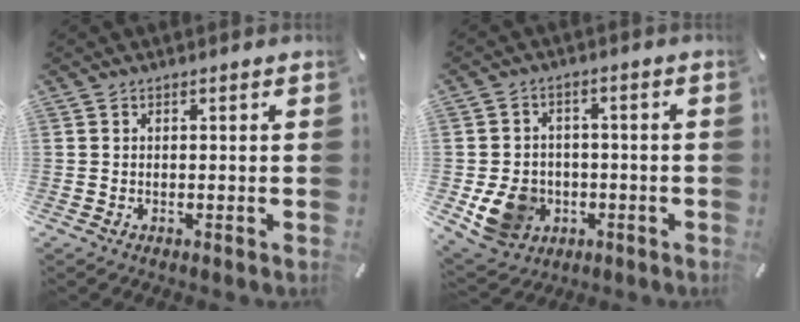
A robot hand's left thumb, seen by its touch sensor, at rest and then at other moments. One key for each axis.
{"total": 10.5, "fx": -2.5, "fy": 9.2, "fz": 4.5, "tx": -0.102, "ty": 0.018, "tz": -0.039}